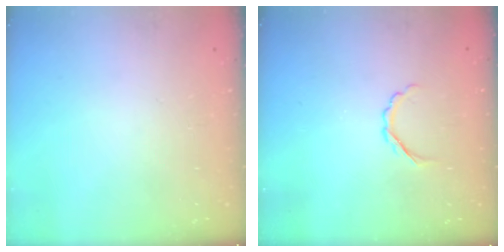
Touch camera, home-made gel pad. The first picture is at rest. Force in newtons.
{"total": 2.7, "press": 2.6, "slide": 0.7}